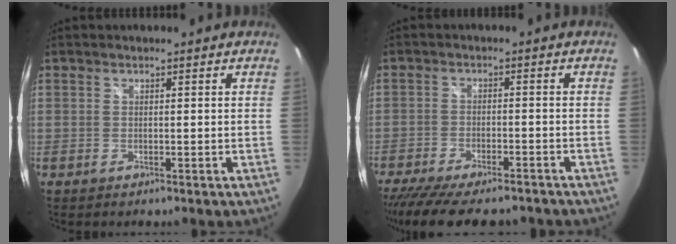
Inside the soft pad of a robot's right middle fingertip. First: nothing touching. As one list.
[{"total": 14.4, "force": [-12.1, 3.7, 7.0], "torque": [-0.149, -0.035, -0.183]}]